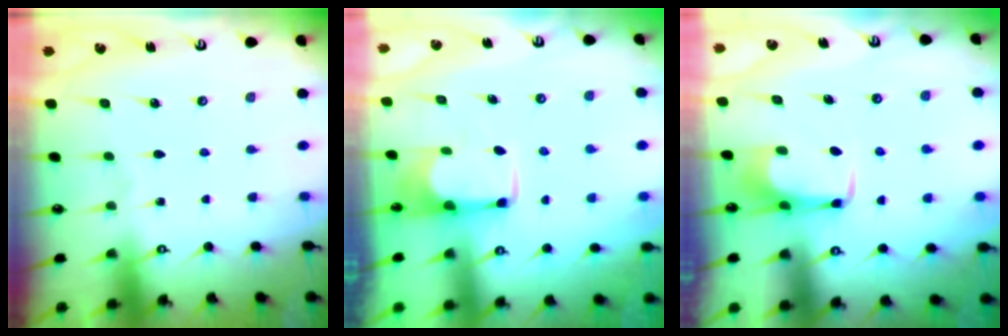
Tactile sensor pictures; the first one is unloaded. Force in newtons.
{"total": 1.8, "press": 1.7, "slide": 0.5}
{"total": 3.0, "press": 3.0, "slide": 0.4}